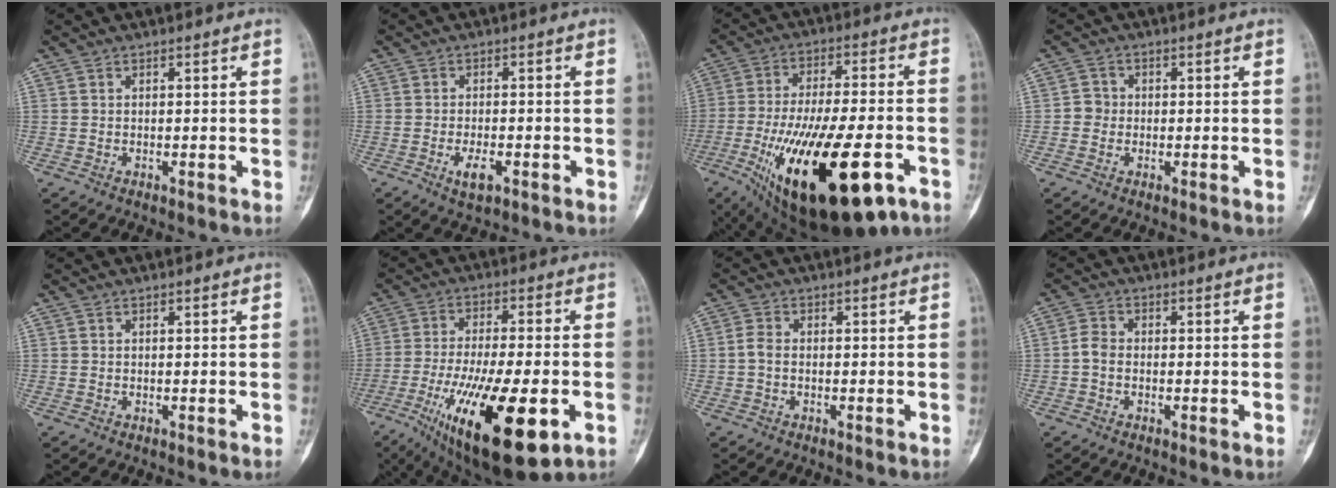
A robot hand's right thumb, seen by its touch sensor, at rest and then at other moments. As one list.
[{"total": 3.9, "force": [-1.6, 1.7, 3.1], "torque": [-0.052, 0.003, -0.024]}, {"total": 27.4, "force": [-10.4, 10.0, 23.2], "torque": [-0.405, 0.005, -0.151]}, {"total": 2.4, "force": [-0.4, 2.3, 0.6], "torque": [0.004, 0.009, -0.013]}, {"total": 0.0}, {"total": 23.4, "force": [-8.4, 7.6, 20.5], "torque": [-0.364, -0.015, -0.121]}, {"total": 2.2, "force": [-0.6, 1.4, 1.6], "torque": [-0.034, 0.006, -0.018]}, {"total": 2.8, "force": [-0.8, 2.1, 1.8], "torque": [-0.032, 0.008, -0.024]}]